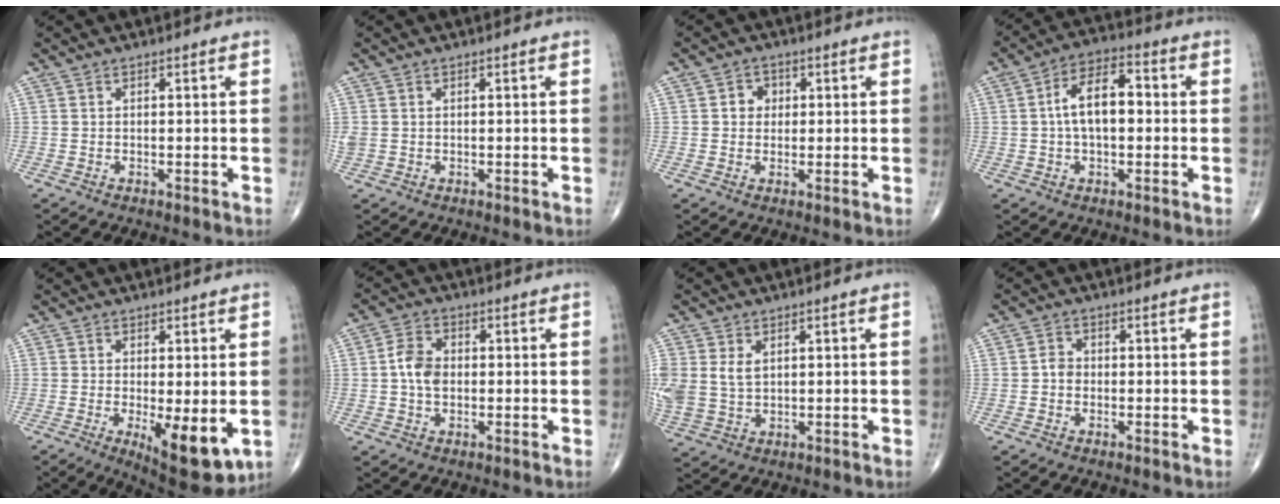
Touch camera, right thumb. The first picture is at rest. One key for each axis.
{"total": 1.8, "fx": 0.1, "fy": 1.5, "fz": 1.0, "tx": -0.036, "ty": 0.007, "tz": 0.008}
{"total": 3.3, "fx": 0.6, "fy": 2.9, "fz": 1.4, "tx": -0.001, "ty": 0.004, "tz": 0.004}
{"total": 9.0, "fx": 0.4, "fy": 4.8, "fz": 7.6, "tx": -0.127, "ty": 0.023, "tz": -0.002}
{"total": 10.0, "fx": -2.2, "fy": 3.7, "fz": 9.0, "tx": -0.122, "ty": -0.025, "tz": -0.022}
{"total": 5.5, "fx": -0.1, "fy": 3.8, "fz": 3.9, "tx": -0.070, "ty": 0.011, "tz": -0.007}
{"total": 8.5, "fx": 1.8, "fy": 6.2, "fz": 5.6, "tx": -0.141, "ty": -0.005, "tz": 0.049}
{"total": 2.1, "fx": -0.4, "fy": 1.8, "fz": 1.0, "tx": -0.006, "ty": 0.008, "tz": -0.011}